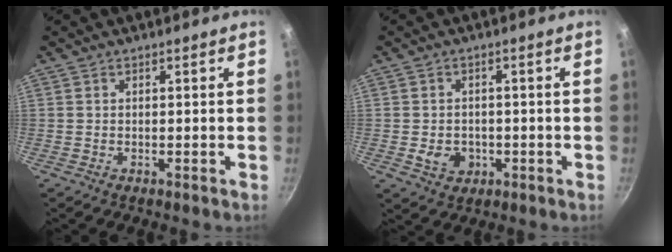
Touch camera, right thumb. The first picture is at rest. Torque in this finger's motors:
{"motor_torque": [0.38, 0.24, -0.27, 0.16, 0.00]}